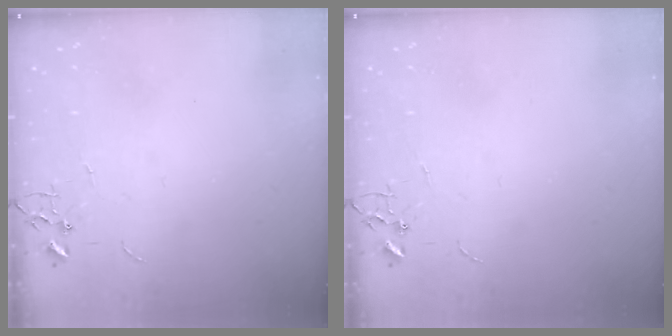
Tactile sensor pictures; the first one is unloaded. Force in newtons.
{"total": 0.0}